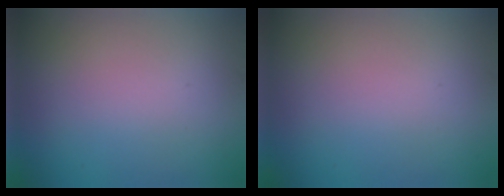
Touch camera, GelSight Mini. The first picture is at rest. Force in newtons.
{"total": 0.0}